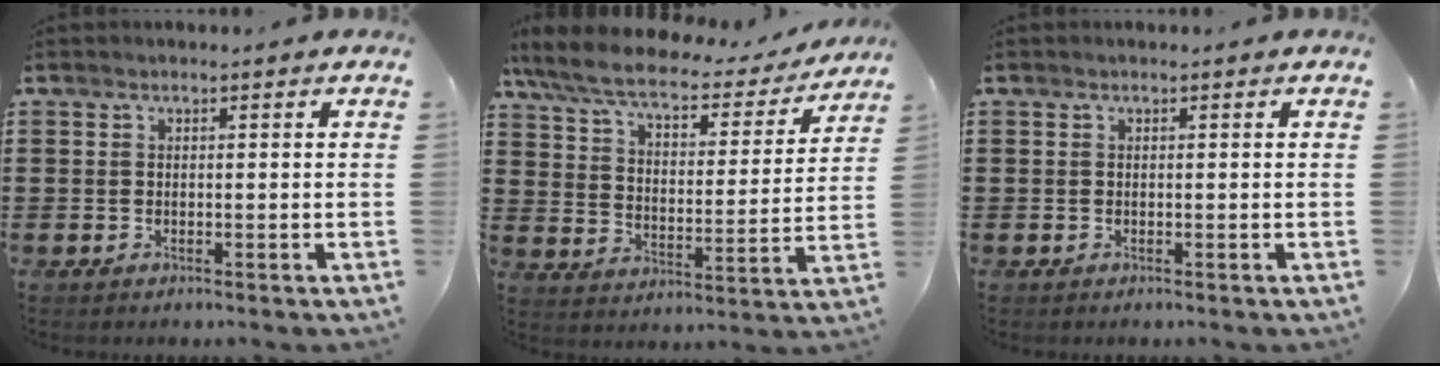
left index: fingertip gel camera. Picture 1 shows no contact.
{"total": 7.4, "force": [5.9, 1.5, 4.2], "torque": [-0.105, -0.034, 0.100]}
{"total": 0.0}